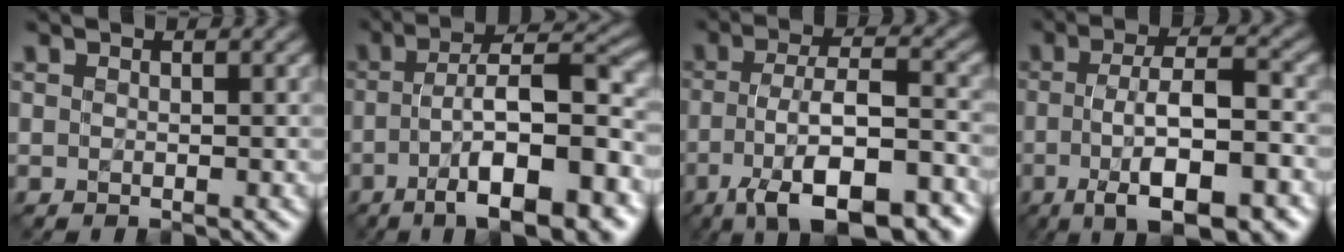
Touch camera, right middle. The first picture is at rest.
{"total": 11.5, "force": [-4.5, 3.3, 10.1], "torque": [-0.154, 0.012, -0.064]}
{"total": 11.0, "force": [-5.4, 4.0, 8.7], "torque": [-0.149, -0.003, -0.086]}
{"total": 8.9, "force": [-2.8, 2.7, 7.9], "torque": [-0.131, 0.001, -0.045]}